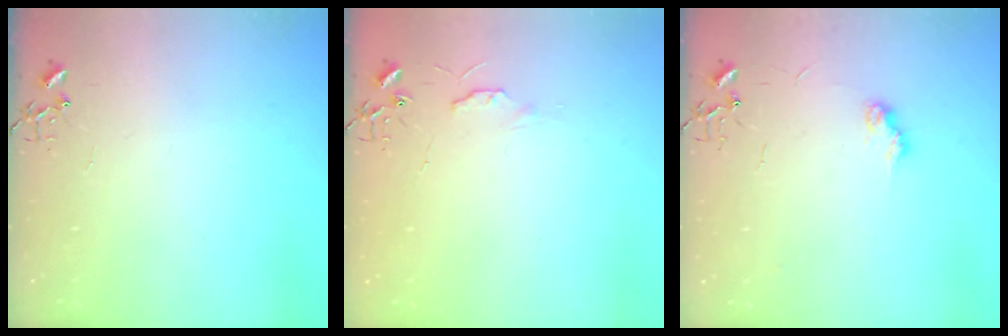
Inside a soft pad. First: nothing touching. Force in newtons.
{"total": 4.7, "press": 4.6, "slide": 0.7}
{"total": 7.4, "press": 7.3, "slide": 0.3}